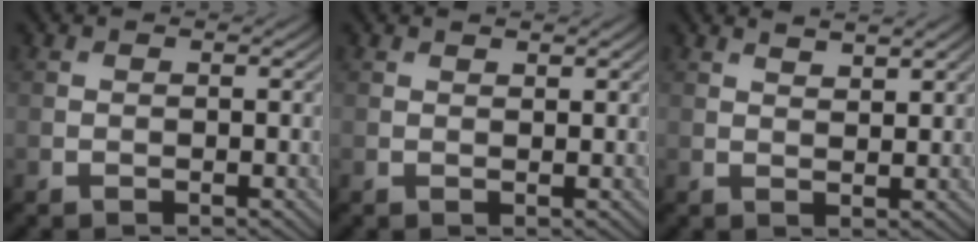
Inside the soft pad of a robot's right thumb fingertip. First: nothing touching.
{"total": 0.9, "force": [0.8, 0.1, 0.4], "torque": [-0.009, -0.001, 0.014]}
{"total": 2.6, "force": [2.0, 0.4, 1.7], "torque": [-0.027, -0.003, 0.040]}